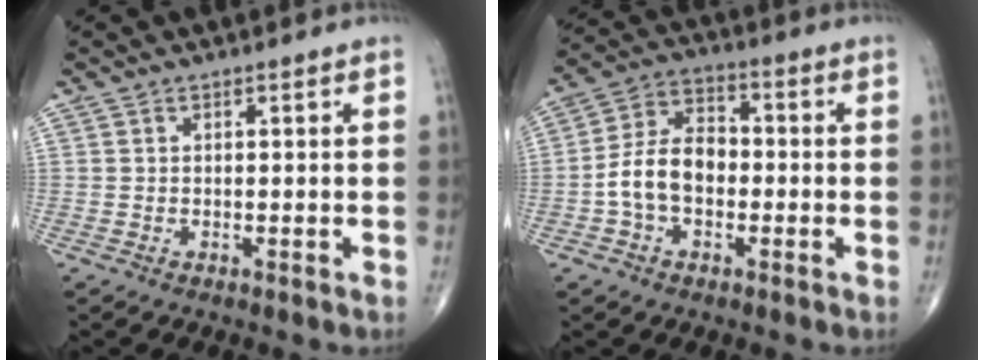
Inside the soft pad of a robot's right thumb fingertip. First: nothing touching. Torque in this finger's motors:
{"motor_torque": [1.60, 1.61, 0.93, -0.74, 0.13]}